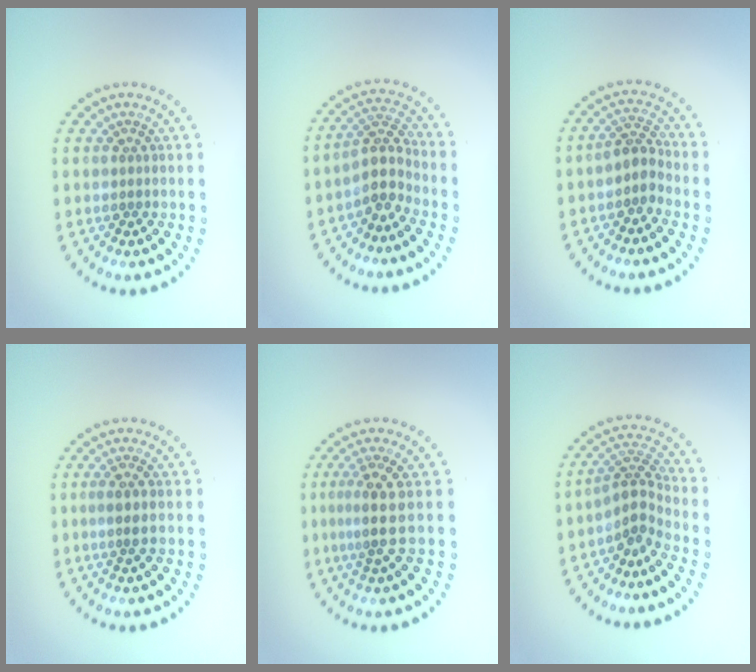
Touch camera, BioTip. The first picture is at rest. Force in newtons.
{"total": 3.1, "press": 2.4, "slide": 2.0}
{"total": 2.5, "press": 2.0, "slide": 1.5}
{"total": 1.6, "press": 1.4, "slide": 0.7}
{"total": 2.6, "press": 2.0, "slide": 1.7}
{"total": 2.9, "press": 1.9, "slide": 2.1}